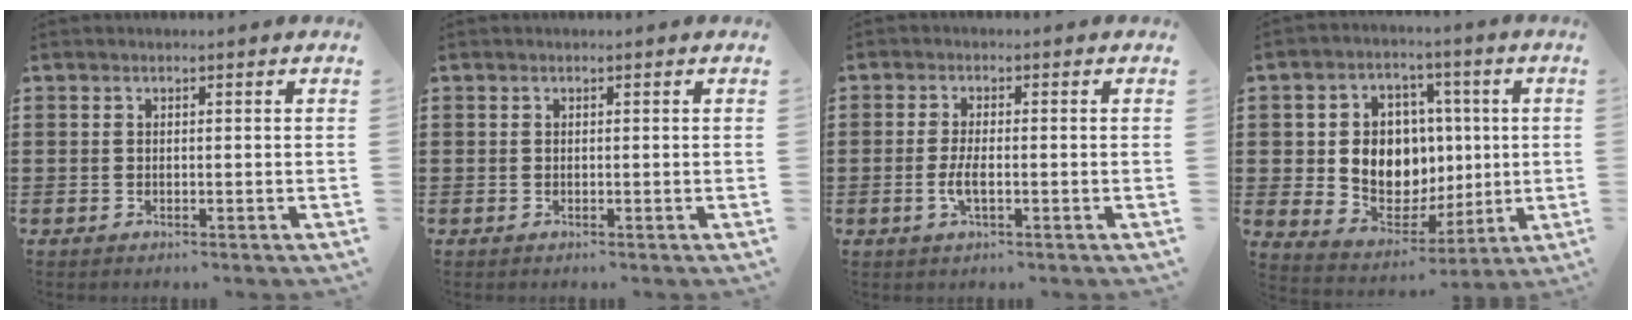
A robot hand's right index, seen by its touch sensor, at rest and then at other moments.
{"total": 0.0}
{"total": 3.1, "force": [-0.9, 0.7, 2.9], "torque": [-0.065, -0.007, -0.020]}
{"total": 9.3, "force": [1.5, 8.3, 4.1], "torque": [-0.091, 0.002, 0.035]}